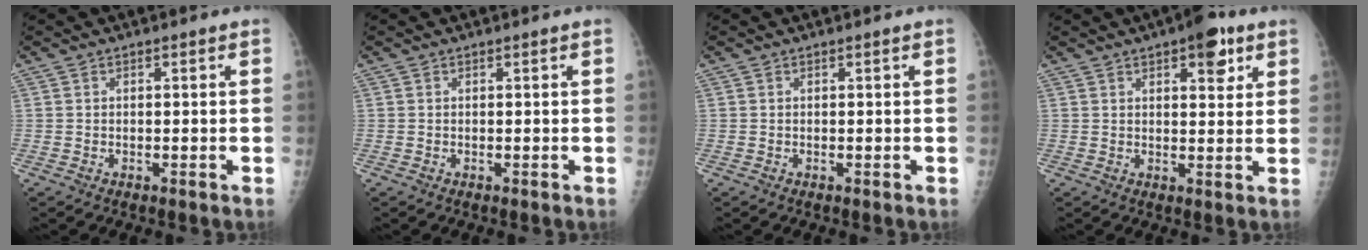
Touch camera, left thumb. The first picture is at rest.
{"total": 0.0}
{"total": 0.0}
{"total": 7.4, "force": [4.0, 3.1, 5.5], "torque": [-0.049, -0.013, 0.047]}